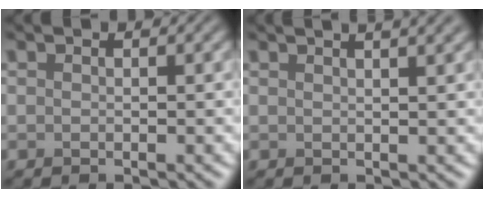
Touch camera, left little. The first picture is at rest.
{"total": 6.0, "force": [3.8, 2.6, 3.9], "torque": [-0.015, 0.045, 0.015]}